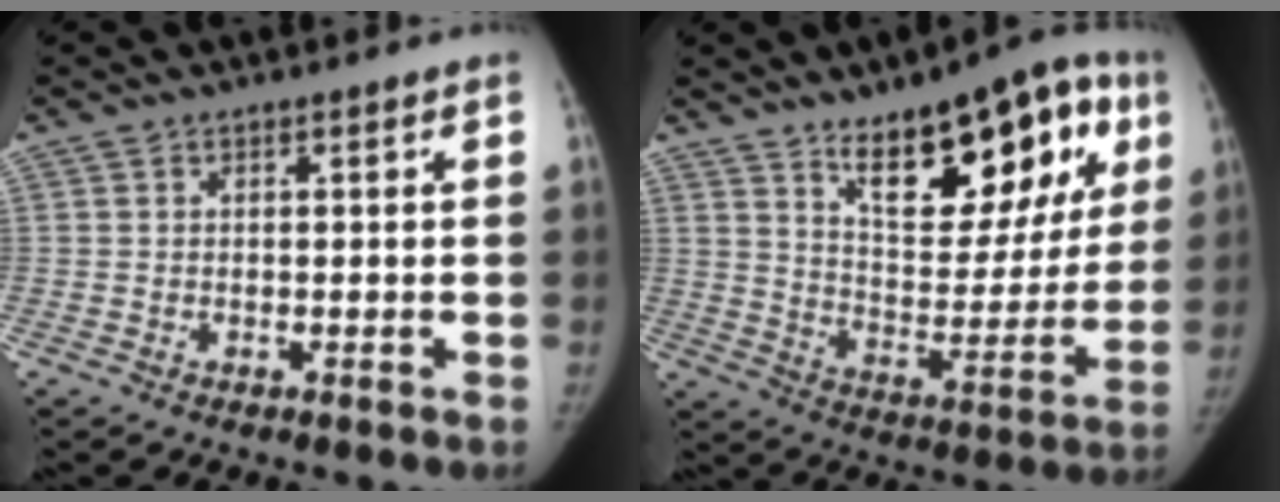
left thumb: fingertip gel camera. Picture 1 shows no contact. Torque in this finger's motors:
{"motor_torque": [0.37, 0.74, 0.85, -1.41, 0.07]}